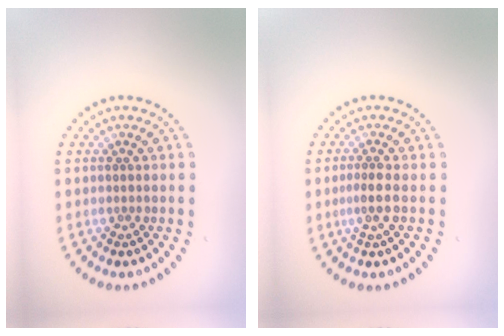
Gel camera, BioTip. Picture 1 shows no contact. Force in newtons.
{"total": 1.5, "press": 1.3, "slide": 0.8}